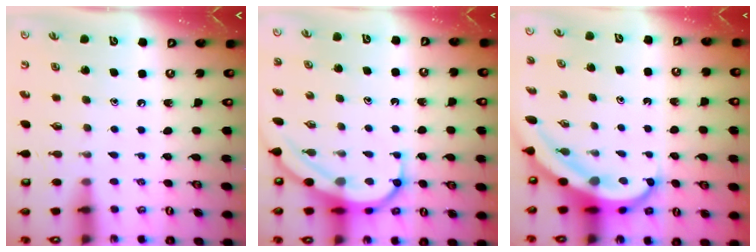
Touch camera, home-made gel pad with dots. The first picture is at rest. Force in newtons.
{"total": 8.4, "press": 8.3, "slide": 0.7}
{"total": 7.6, "press": 7.4, "slide": 1.5}